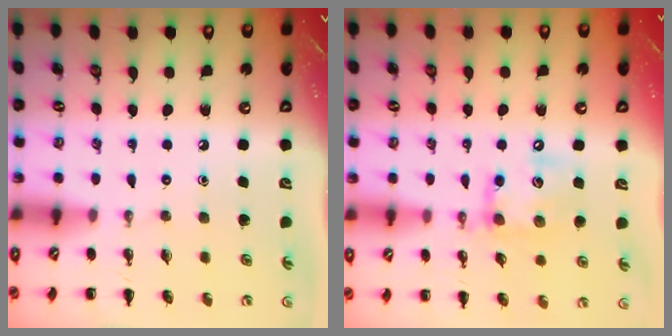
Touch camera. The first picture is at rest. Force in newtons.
{"total": 12.5, "press": 12.3, "slide": 2.2}